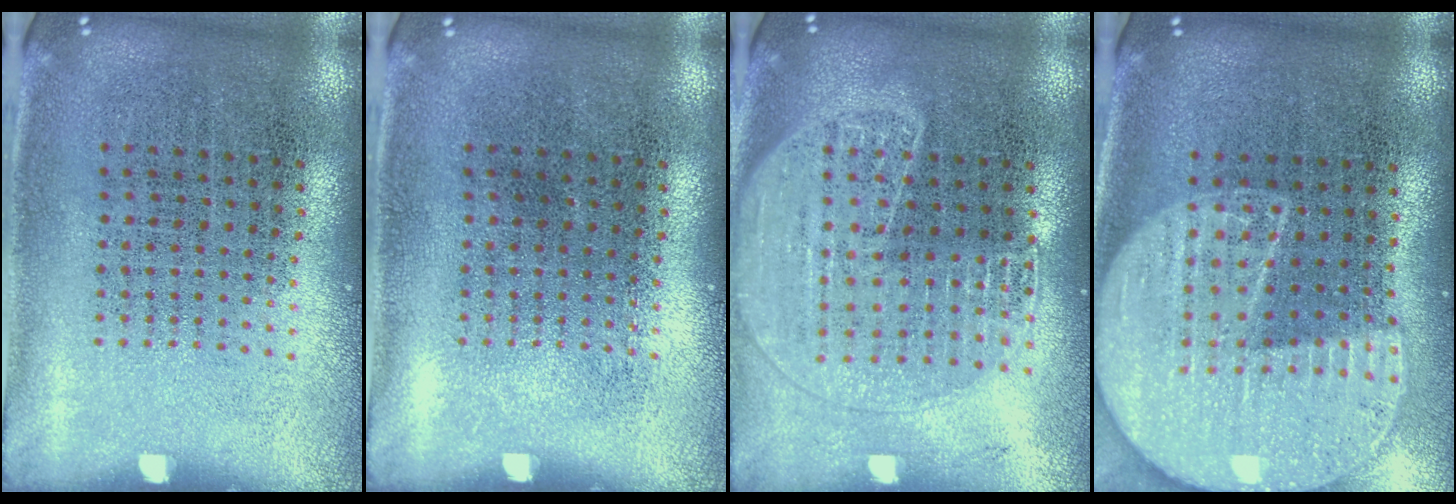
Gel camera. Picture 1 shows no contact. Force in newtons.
{"total": 0.0}
{"total": 1.8, "press": 1.7, "slide": 0.7}
{"total": 2.2, "press": 1.9, "slide": 1.1}